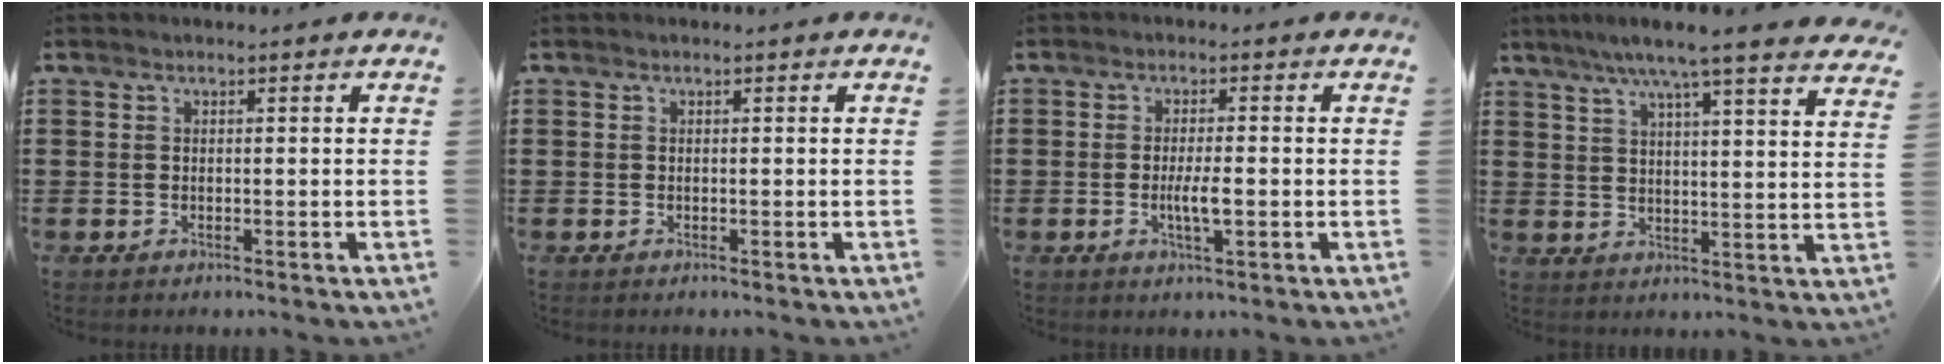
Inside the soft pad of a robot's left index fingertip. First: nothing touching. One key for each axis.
{"total": 0.0}
{"total": 3.8, "fx": -0.7, "fy": 0.6, "fz": 3.7, "tx": -0.062, "ty": -0.002, "tz": -0.012}
{"total": 7.4, "fx": 6.1, "fy": -0.6, "fz": 4.2, "tx": -0.100, "ty": -0.022, "tz": 0.104}